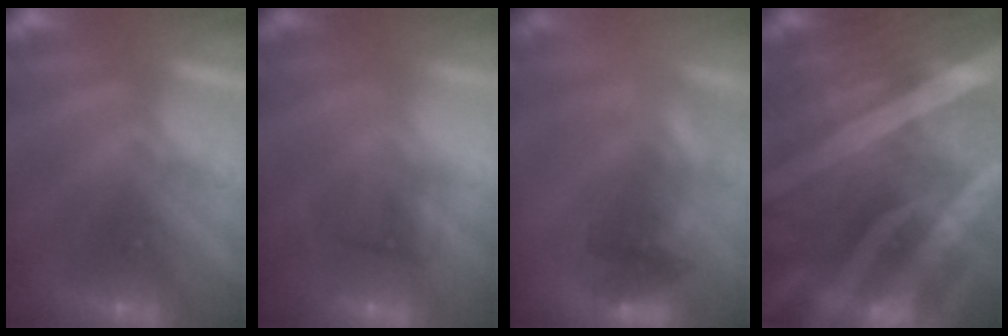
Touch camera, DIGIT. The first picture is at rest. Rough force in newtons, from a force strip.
{"total": 1.6}
{"total": 2.3}
{"total": 9.7}